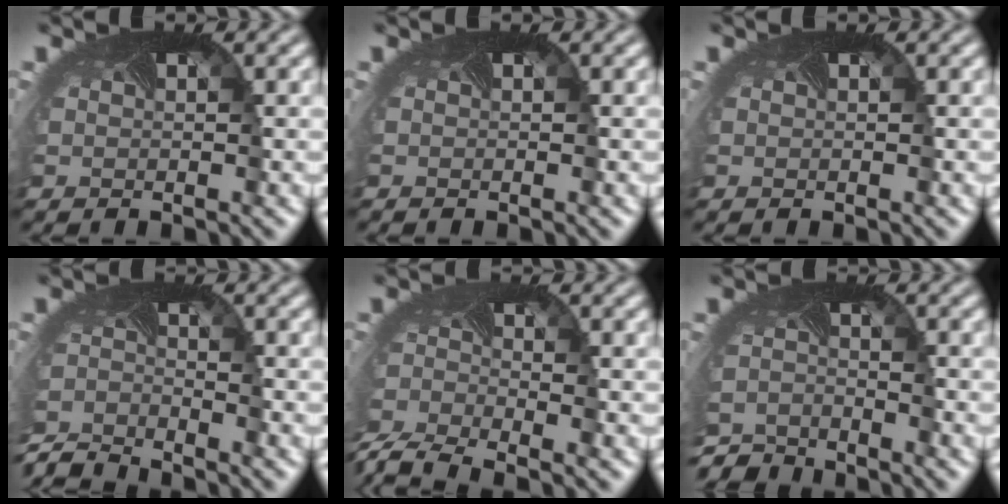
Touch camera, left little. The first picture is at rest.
{"total": 0.0}
{"total": 0.0}
{"total": 4.9, "force": [-4.9, 0.3, 0.4], "torque": [-0.019, -0.022, -0.100]}
{"total": 6.7, "force": [-5.9, 1.8, 2.6], "torque": [-0.066, -0.042, -0.101]}
{"total": 4.8, "force": [-4.8, 0.6, 0.0], "torque": [-0.010, -0.025, -0.093]}